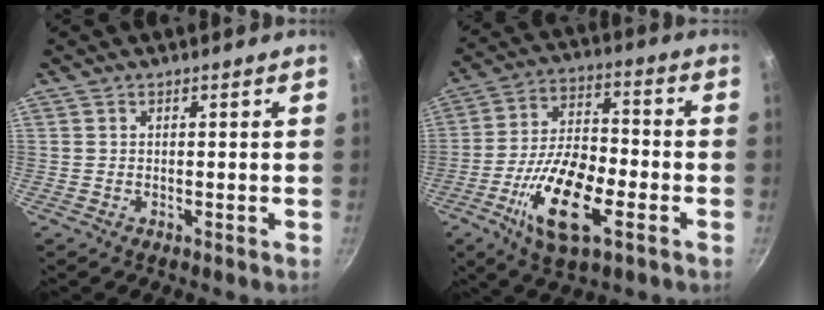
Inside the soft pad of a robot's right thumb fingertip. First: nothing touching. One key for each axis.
{"total": 16.8, "fx": -6.3, "fy": 7.3, "fz": 13.7, "tx": -0.246, "ty": 0.027, "tz": -0.118}